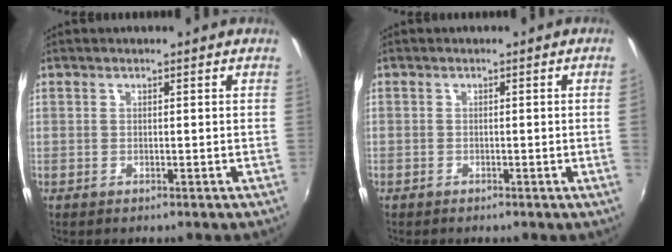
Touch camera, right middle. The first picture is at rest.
{"total": 1.2, "force": [-0.3, -0.7, 0.9], "torque": [-0.010, -0.007, -0.004]}